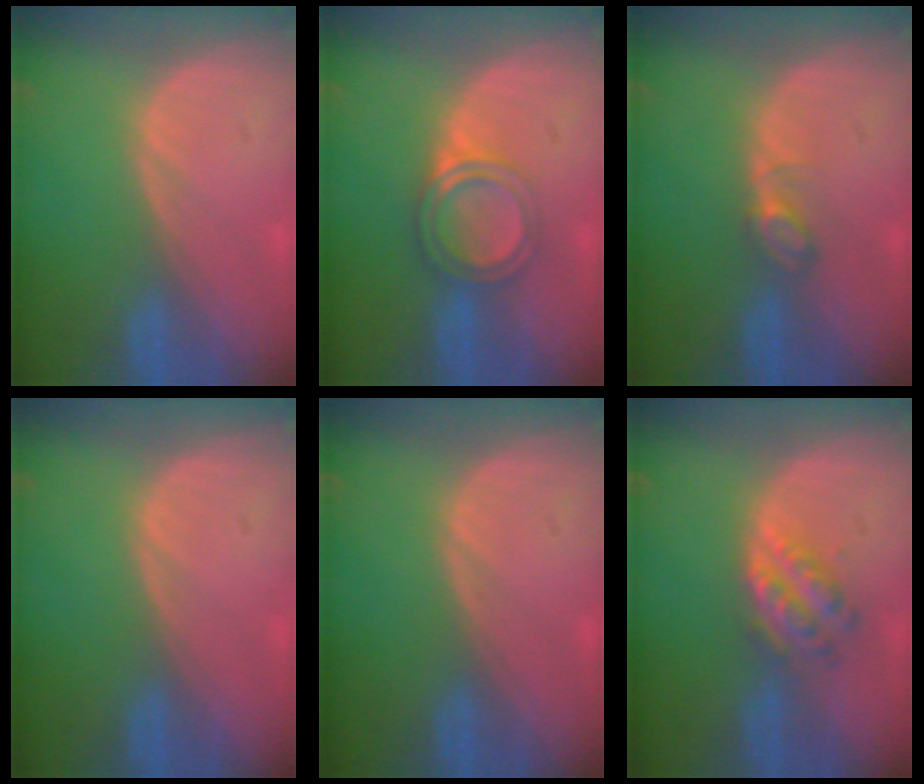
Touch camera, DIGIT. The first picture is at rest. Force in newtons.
{"total": 5.0, "press": 4.5, "slide": 2.1}
{"total": 2.5, "press": 2.4, "slide": 0.3}
{"total": 0.0}
{"total": 0.0}
{"total": 4.9, "press": 4.7, "slide": 1.6}